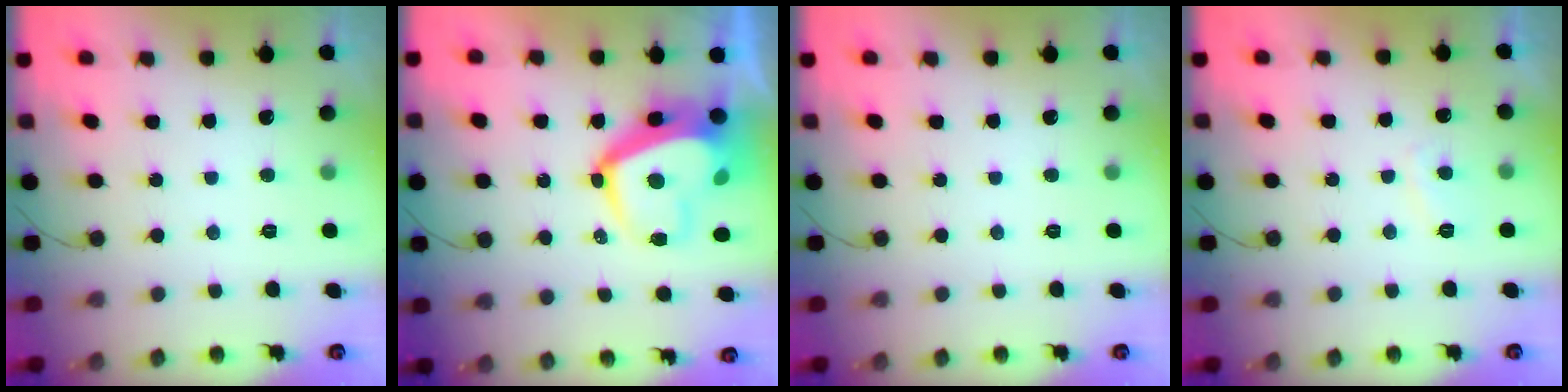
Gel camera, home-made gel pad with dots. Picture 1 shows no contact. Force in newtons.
{"total": 14.7, "press": 14.6, "slide": 1.4}
{"total": 0.0}
{"total": 2.7, "press": 2.5, "slide": 0.8}